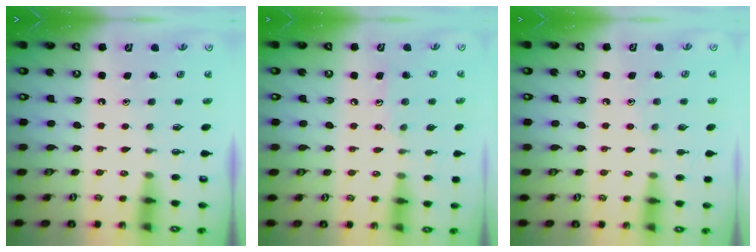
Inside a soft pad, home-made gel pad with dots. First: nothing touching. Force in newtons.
{"total": 6.9, "press": 6.9, "slide": 0.7}
{"total": 4.8, "press": 4.7, "slide": 0.4}